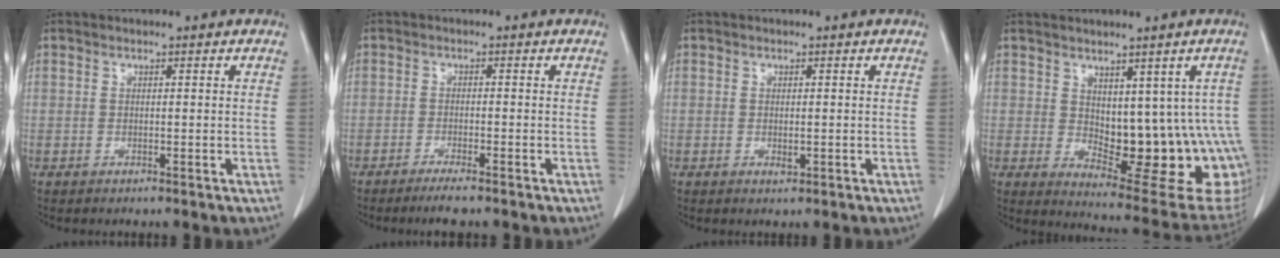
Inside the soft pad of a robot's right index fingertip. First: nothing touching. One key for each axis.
{"total": 3.0, "fx": -2.4, "fy": 0.2, "fz": 1.9, "tx": -0.034, "ty": -0.005, "tz": -0.039}
{"total": 1.0, "fx": -0.1, "fy": 0.5, "fz": 0.9, "tx": -0.016, "ty": -0.003, "tz": -0.001}
{"total": 15.9, "fx": -0.5, "fy": 7.4, "fz": 14.1, "tx": -0.138, "ty": -0.003, "tz": 0.016}